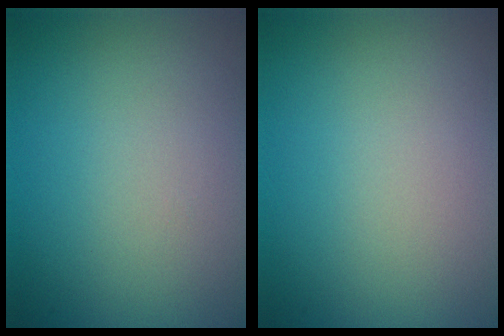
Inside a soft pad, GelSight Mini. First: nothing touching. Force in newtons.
{"total": 0.0}